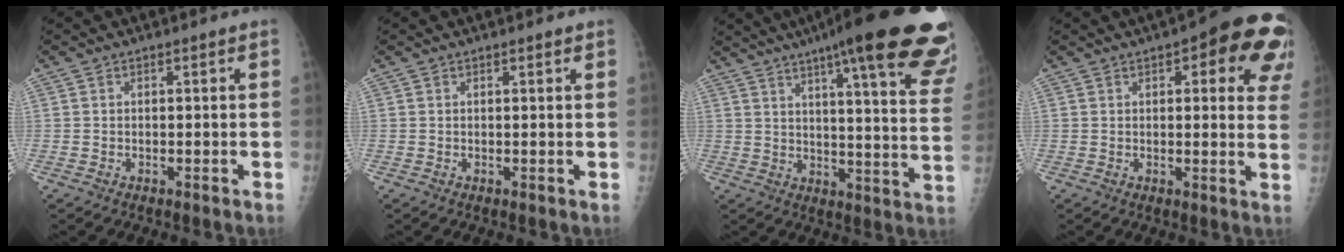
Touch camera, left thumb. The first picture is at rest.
{"total": 1.0, "force": [0.8, 0.2, 0.6], "torque": [-0.006, -0.001, 0.011]}
{"total": 29.9, "force": [20.2, 4.1, 21.7], "torque": [-0.232, -0.069, 0.256]}
{"total": 16.6, "force": [7.5, 5.8, 13.6], "torque": [-0.132, -0.017, 0.076]}